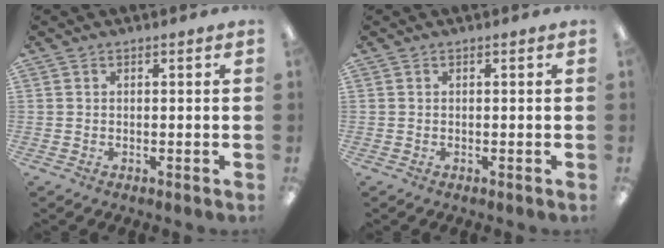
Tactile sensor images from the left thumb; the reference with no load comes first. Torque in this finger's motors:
{"motor_torque": [0.00, 0.00, 0.02, 0.02, 0.00]}